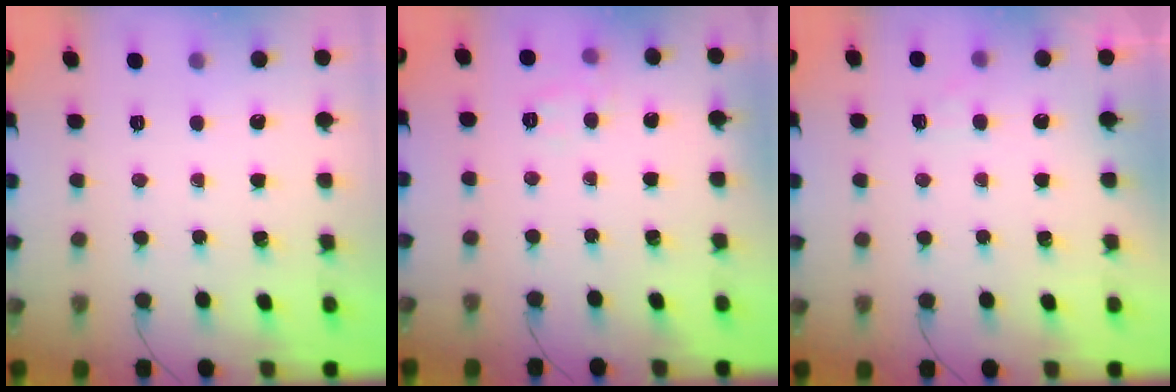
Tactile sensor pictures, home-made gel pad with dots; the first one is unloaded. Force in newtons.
{"total": 6.7, "press": 6.7, "slide": 1.0}
{"total": 3.7, "press": 3.4, "slide": 1.3}